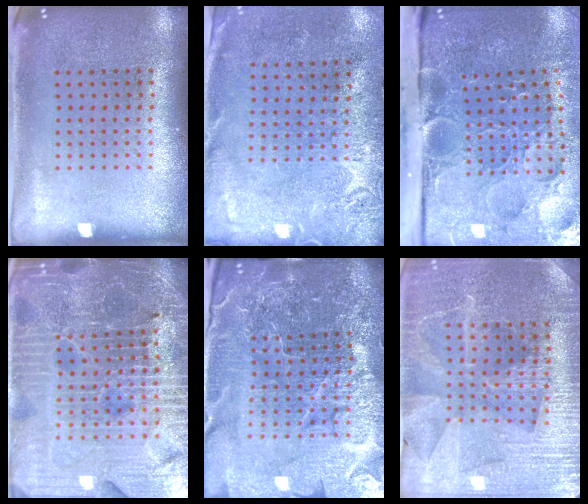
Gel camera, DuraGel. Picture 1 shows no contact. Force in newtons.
{"total": 2.7, "press": 2.3, "slide": 1.5}
{"total": 5.4, "press": 4.1, "slide": 3.4}
{"total": 5.9, "press": 5.4, "slide": 2.4}
{"total": 6.7, "press": 5.8, "slide": 3.3}
{"total": 3.8, "press": 3.7, "slide": 1.2}